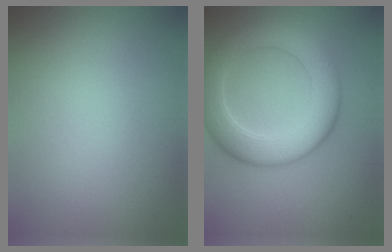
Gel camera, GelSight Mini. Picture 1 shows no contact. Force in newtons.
{"total": 7.0, "press": 7.0, "slide": 0.6}